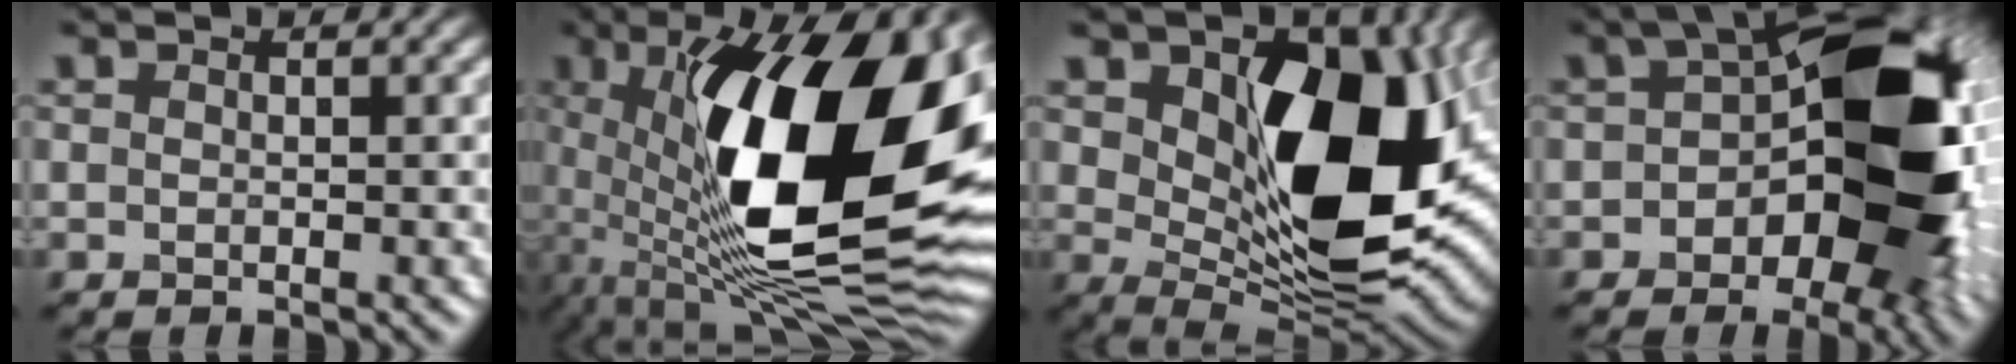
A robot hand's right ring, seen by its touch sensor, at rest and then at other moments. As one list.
[{"total": 16.6, "force": [1.1, 6.4, 15.3], "torque": [-0.253, 0.000, 0.013]}, {"total": 12.4, "force": [2.6, 7.0, 9.9], "torque": [-0.137, -0.020, 0.049]}, {"total": 15.2, "force": [-1.7, 8.5, 12.5], "torque": [-0.141, 0.017, -0.038]}]